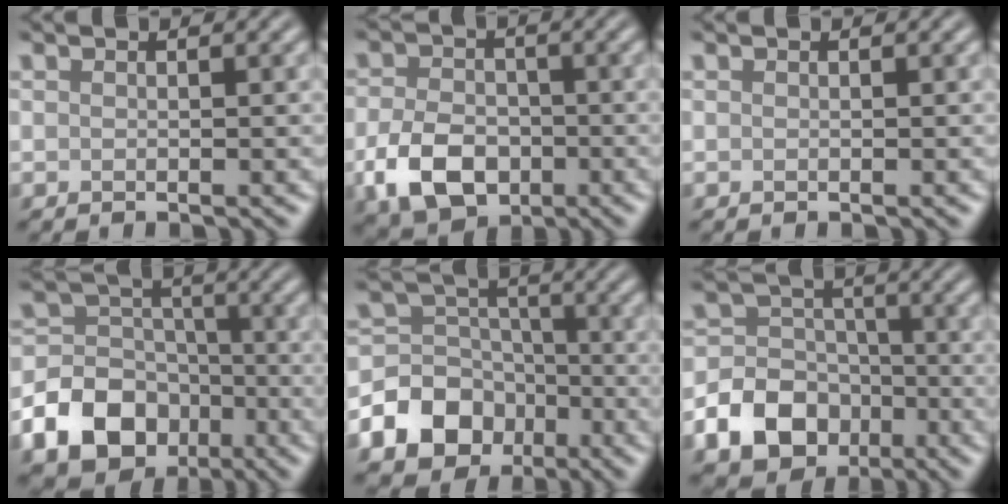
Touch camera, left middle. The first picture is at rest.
{"total": 6.6, "force": [-2.4, 4.6, 4.0], "torque": [-0.087, -0.008, -0.053]}
{"total": 0.0}
{"total": 11.3, "force": [-5.2, 8.9, 4.7], "torque": [-0.092, -0.027, -0.120]}
{"total": 12.0, "force": [-5.5, 9.8, 4.1], "torque": [-0.091, -0.027, -0.117]}
{"total": 9.9, "force": [-4.5, 7.9, 3.8], "torque": [-0.061, -0.020, -0.106]}